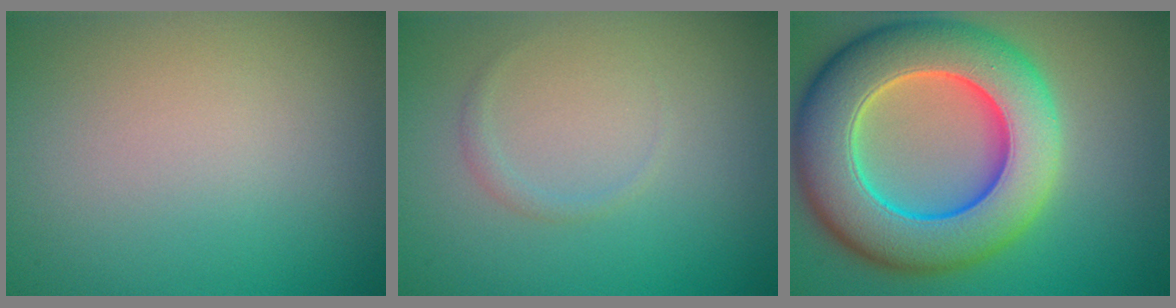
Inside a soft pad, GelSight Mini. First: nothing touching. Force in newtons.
{"total": 0.7, "press": 0.7, "slide": 0.1}
{"total": 13.3, "press": 13.1, "slide": 2.1}